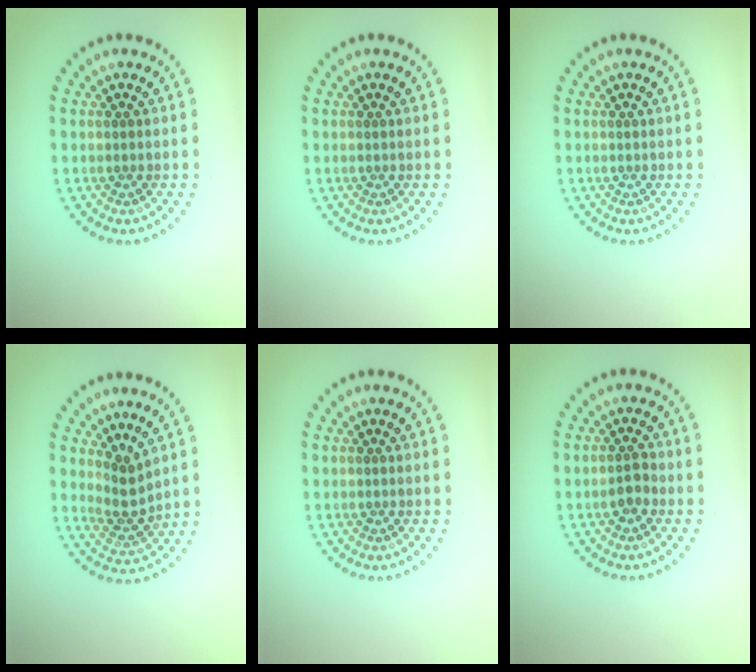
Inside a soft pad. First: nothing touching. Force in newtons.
{"total": 0.0}
{"total": 0.0}
{"total": 2.5, "press": 2.0, "slide": 1.5}
{"total": 0.0}
{"total": 1.5, "press": 1.5, "slide": 0.3}